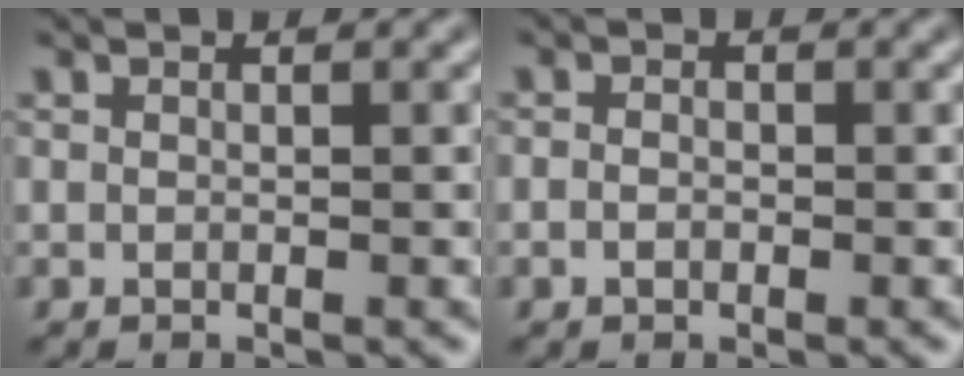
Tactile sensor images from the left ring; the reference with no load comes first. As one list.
[{"total": 0.9, "force": [-0.4, 0.7, 0.5], "torque": [-0.010, 0.000, -0.010]}]